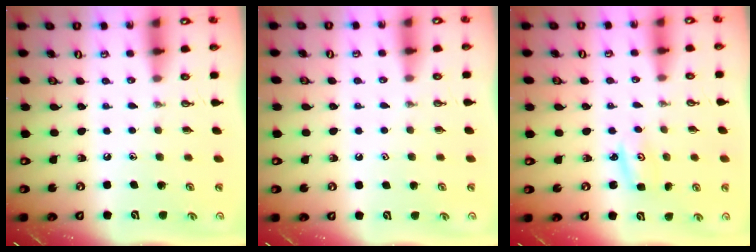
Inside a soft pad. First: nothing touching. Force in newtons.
{"total": 0.8, "press": 0.2, "slide": 0.7}
{"total": 2.7, "press": 2.7, "slide": 0.2}